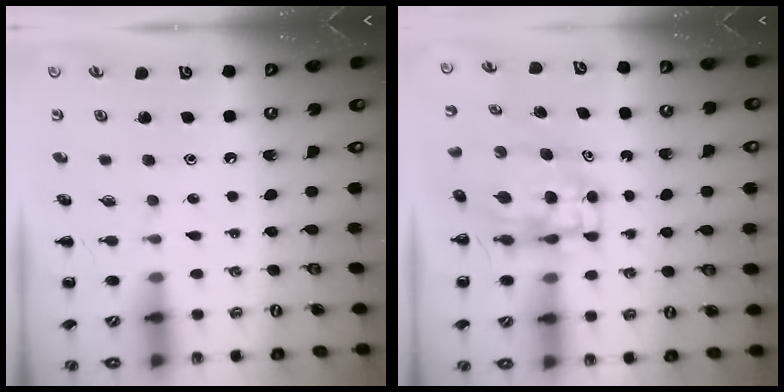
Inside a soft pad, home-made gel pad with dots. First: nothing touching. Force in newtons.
{"total": 6.8, "press": 6.5, "slide": 1.9}